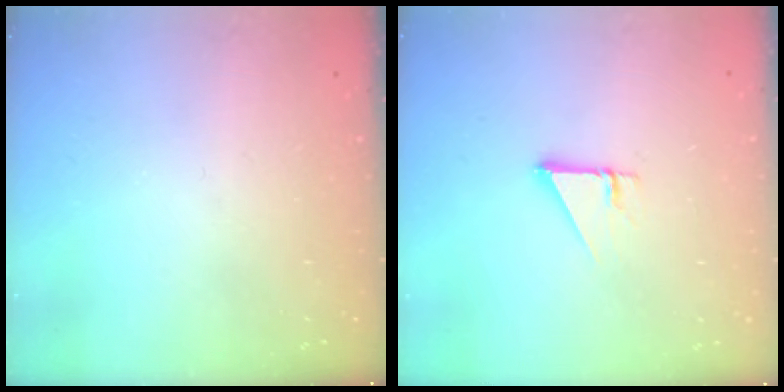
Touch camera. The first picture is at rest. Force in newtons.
{"total": 2.7, "press": 2.7, "slide": 0.1}